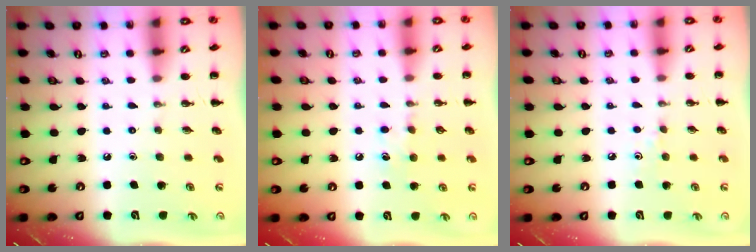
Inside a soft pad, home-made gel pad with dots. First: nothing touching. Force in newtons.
{"total": 5.5, "press": 5.2, "slide": 1.7}
{"total": 3.4, "press": 3.3, "slide": 0.9}